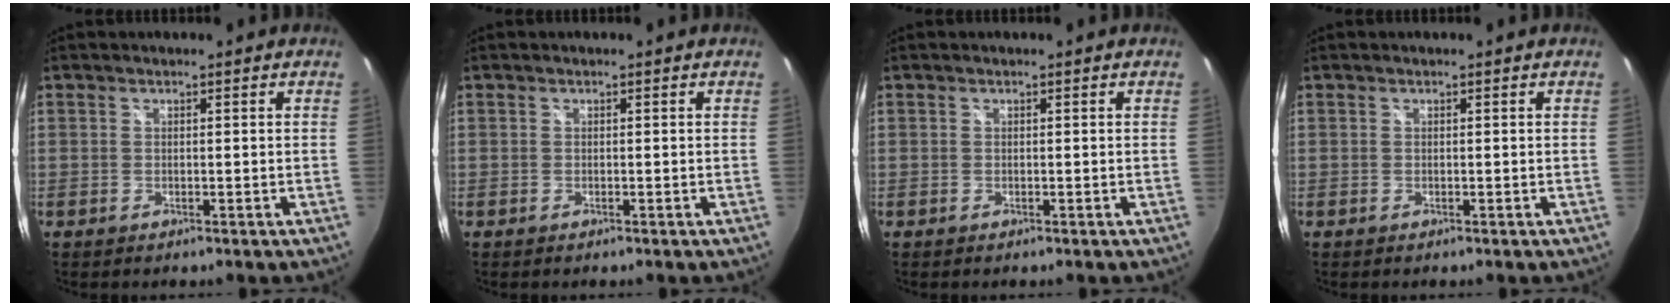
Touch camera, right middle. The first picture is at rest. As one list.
[{"total": 0.0}, {"total": 0.0}, {"total": 0.0}]